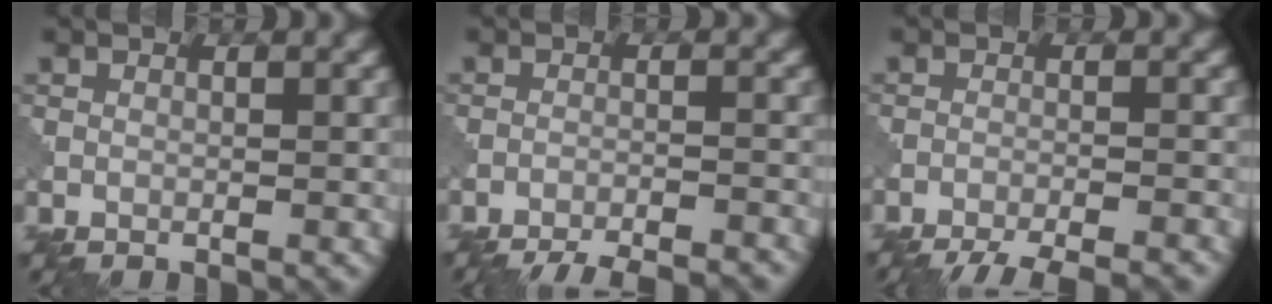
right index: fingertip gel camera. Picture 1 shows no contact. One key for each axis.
{"total": 8.3, "fx": -7.8, "fy": 1.5, "fz": 2.2, "tx": -0.023, "ty": 0.003, "tz": -0.108}
{"total": 7.2, "fx": -6.5, "fy": 1.1, "fz": 2.7, "tx": -0.035, "ty": -0.006, "tz": -0.097}